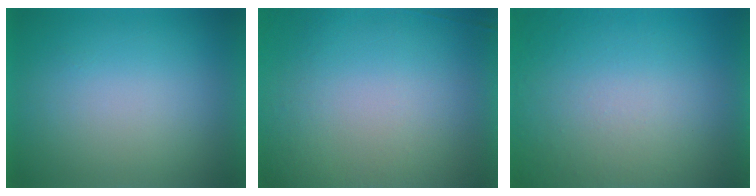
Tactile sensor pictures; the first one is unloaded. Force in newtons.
{"total": 5.5}
{"total": 8.7}